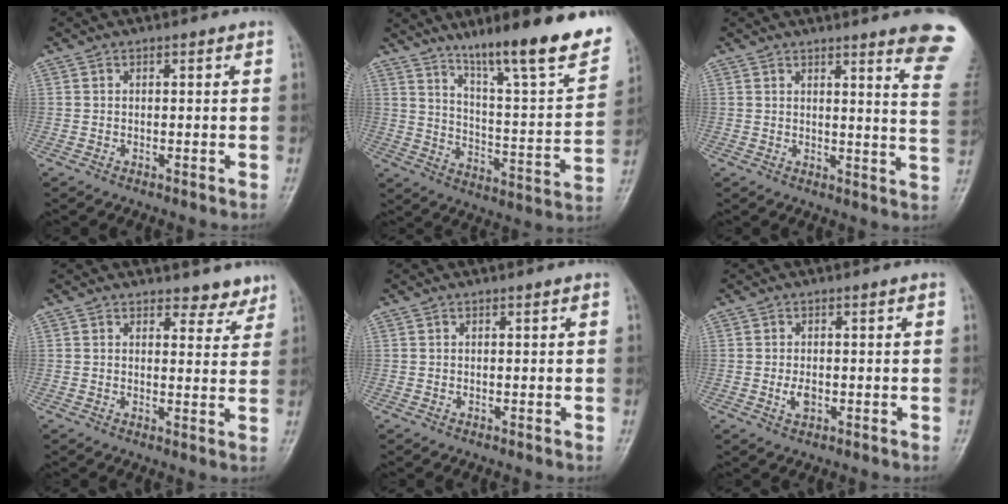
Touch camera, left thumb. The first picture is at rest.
{"total": 22.3, "force": [15.5, 3.5, 15.7], "torque": [-0.203, -0.071, 0.243]}
{"total": 12.8, "force": [9.7, 0.7, 8.4], "torque": [-0.078, -0.069, 0.095]}
{"total": 4.3, "force": [3.8, 2.0, 0.6], "torque": [0.020, -0.029, 0.039]}
{"total": 0.0}
{"total": 2.5, "force": [-0.5, 1.4, 2.0], "torque": [-0.036, 0.002, -0.008]}